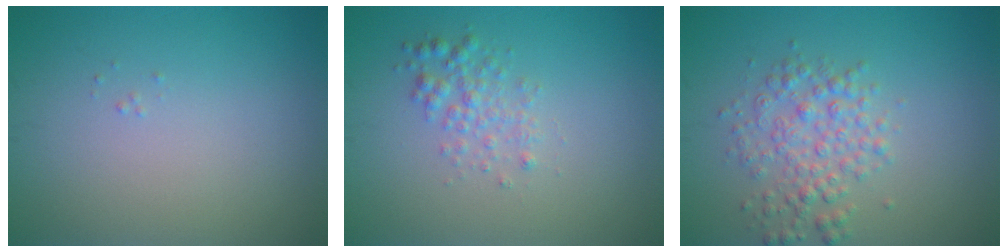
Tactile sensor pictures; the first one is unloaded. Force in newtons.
{"total": 2.0, "press": 2.0, "slide": 0.0}
{"total": 3.4, "press": 3.4, "slide": 0.0}